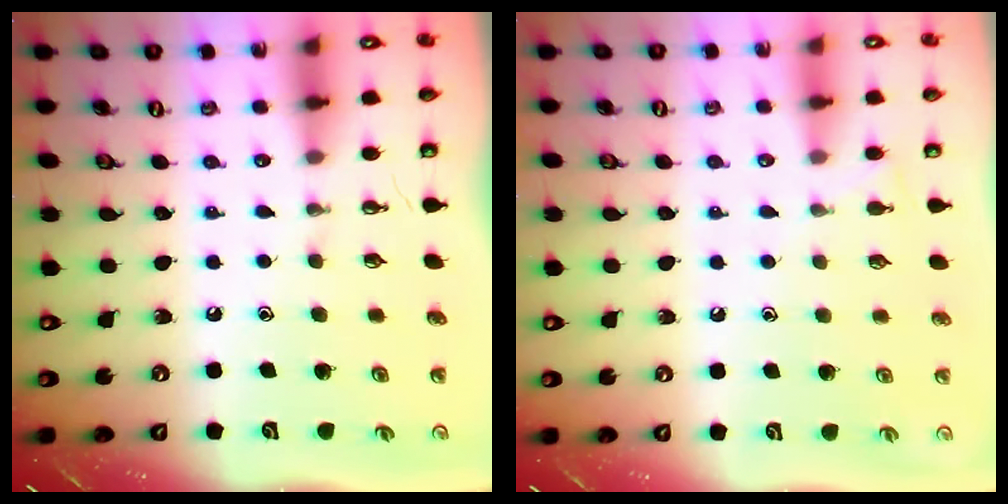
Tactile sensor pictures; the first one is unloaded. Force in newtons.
{"total": 3.6, "press": 3.6, "slide": 0.5}